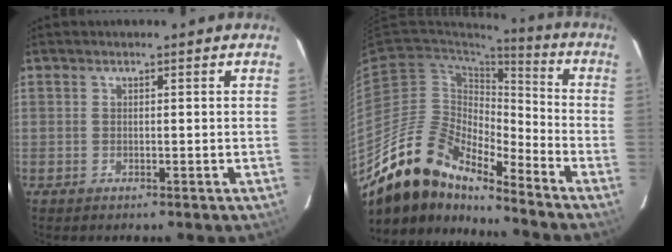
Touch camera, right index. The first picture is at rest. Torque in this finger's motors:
{"motor_torque": [0.26, -1.01, 0.70, 0.16]}